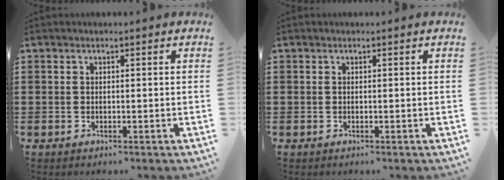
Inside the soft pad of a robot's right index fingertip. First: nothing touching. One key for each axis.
{"total": 0.0}